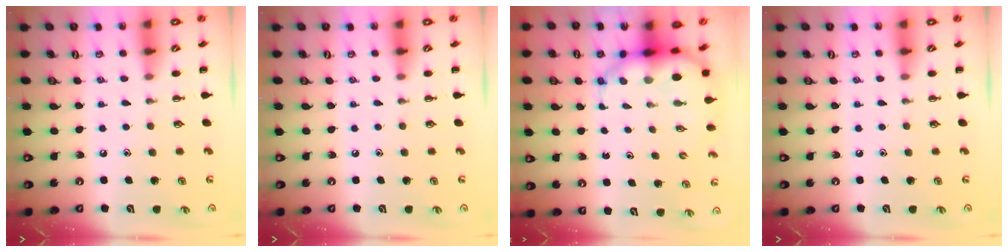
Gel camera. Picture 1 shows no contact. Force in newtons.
{"total": 0.0}
{"total": 7.4, "press": 7.1, "slide": 1.9}
{"total": 0.0}